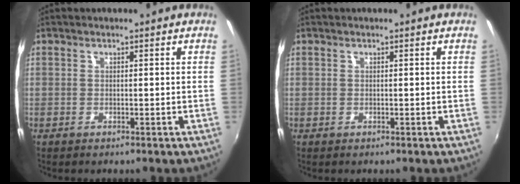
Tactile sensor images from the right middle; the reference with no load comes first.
{"total": 0.0}